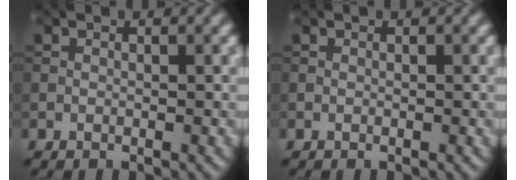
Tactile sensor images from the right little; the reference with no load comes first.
{"total": 0.0}